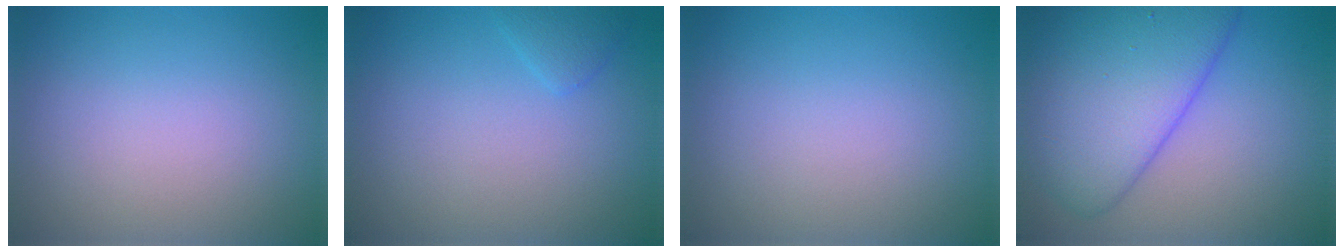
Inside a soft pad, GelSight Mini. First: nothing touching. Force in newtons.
{"total": 1.1, "press": 1.1, "slide": 0.1}
{"total": 0.0}
{"total": 8.5, "press": 8.5, "slide": 0.4}